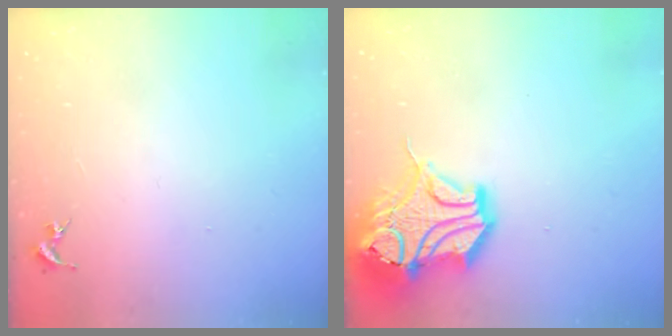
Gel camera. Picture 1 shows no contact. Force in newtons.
{"total": 19.2, "press": 19.0, "slide": 3.0}